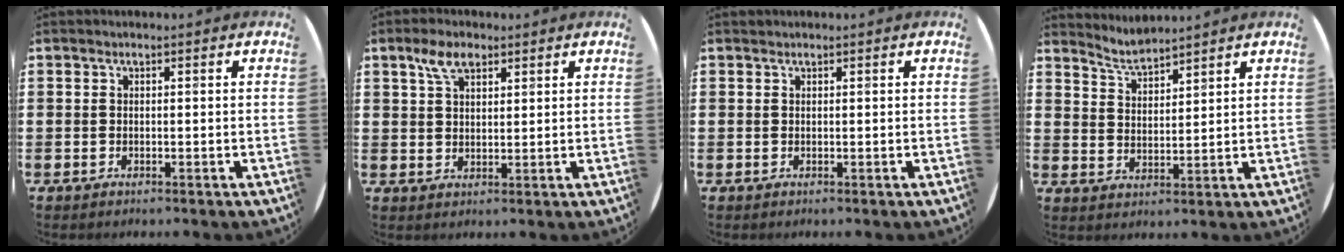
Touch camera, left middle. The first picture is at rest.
{"total": 4.5, "force": [2.9, 2.3, 2.5], "torque": [-0.047, 0.005, 0.052]}
{"total": 0.0}
{"total": 3.7, "force": [3.7, 0.1, 0.2], "torque": [-0.013, -0.017, 0.067]}